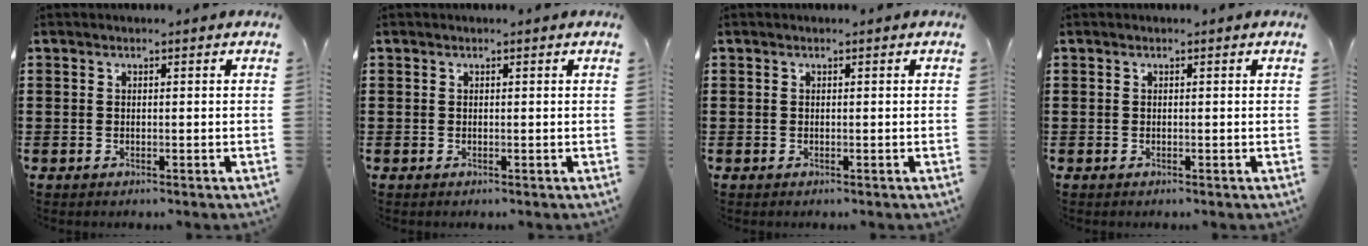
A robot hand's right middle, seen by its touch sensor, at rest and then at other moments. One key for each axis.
{"total": 0.0}
{"total": 0.0}
{"total": 0.0}